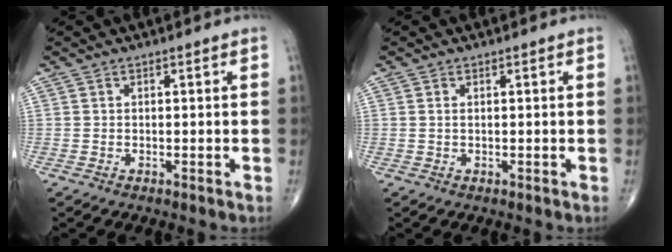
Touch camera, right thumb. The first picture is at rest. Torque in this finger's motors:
{"motor_torque": [-0.40, 0.01, -0.14, -0.02, -0.08]}